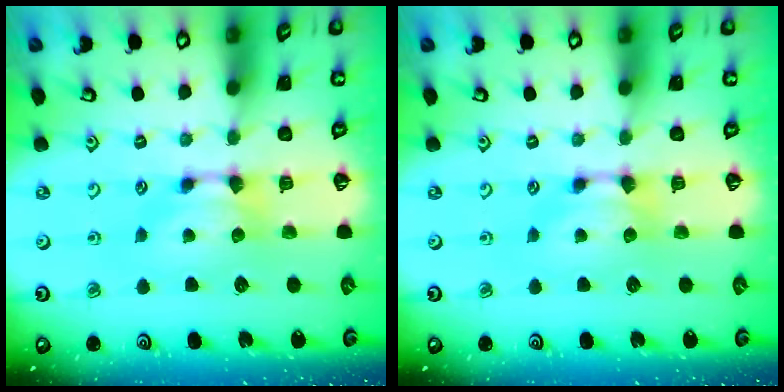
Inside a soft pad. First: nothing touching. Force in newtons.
{"total": 0.0}